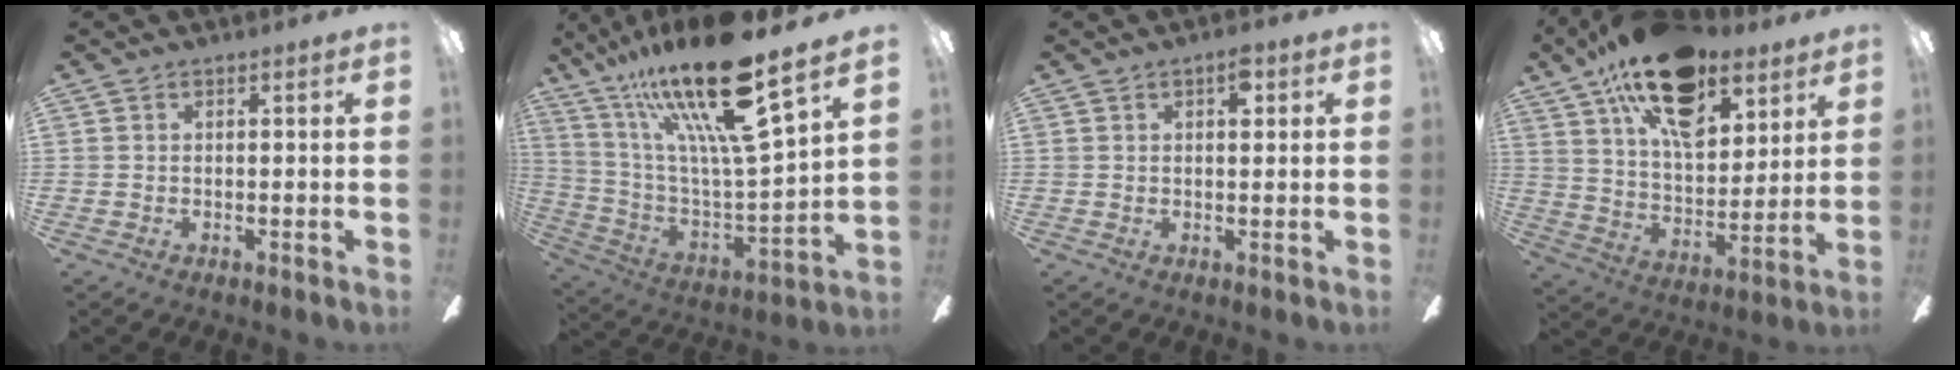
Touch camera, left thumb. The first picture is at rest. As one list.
[{"total": 25.5, "force": [16.8, 4.8, 18.6], "torque": [-0.340, -0.096, 0.270]}, {"total": 3.5, "force": [1.9, 1.6, 2.6], "torque": [-0.031, -0.004, 0.026]}, {"total": 22.3, "force": [13.6, 11.8, 13.2], "torque": [-0.214, -0.066, 0.237]}]